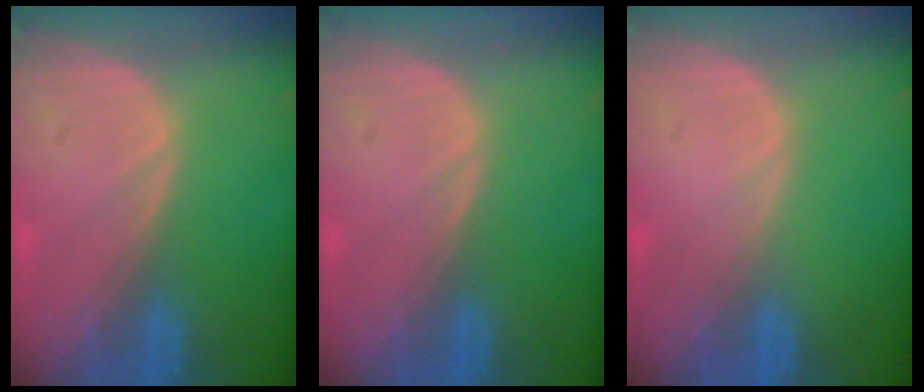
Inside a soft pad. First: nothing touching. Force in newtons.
{"total": 0.0}
{"total": 0.0}